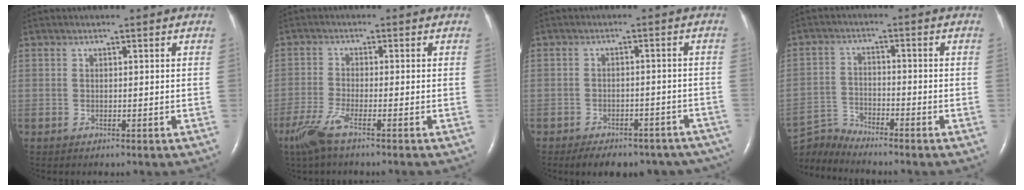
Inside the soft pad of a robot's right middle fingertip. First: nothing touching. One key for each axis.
{"total": 5.2, "fx": -3.6, "fy": 0.0, "fz": 3.7, "tx": -0.086, "ty": -0.015, "tz": -0.077}
{"total": 16.0, "fx": -12.7, "fy": 7.3, "fz": 6.3, "tx": -0.094, "ty": 0.011, "tz": -0.141}
{"total": 5.7, "fx": -5.5, "fy": -1.2, "fz": -0.8, "tx": 0.001, "ty": -0.005, "tz": -0.106}